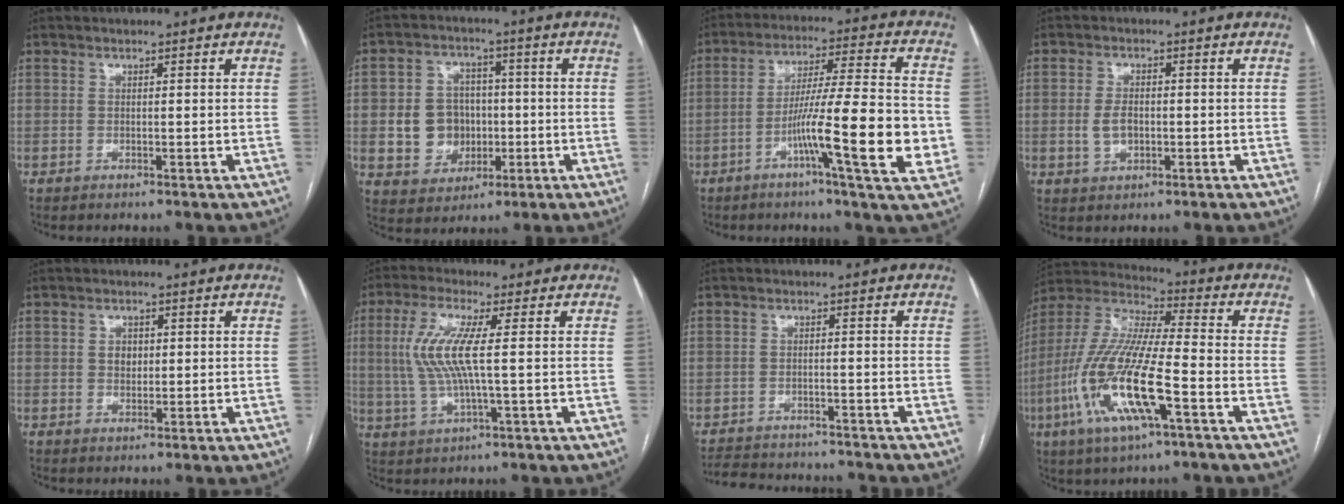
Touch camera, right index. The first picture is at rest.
{"total": 8.6, "force": [-0.8, 7.7, 3.8], "torque": [-0.077, 0.021, -0.004]}
{"total": 15.7, "force": [-4.3, 0.2, 15.1], "torque": [-0.244, -0.005, -0.075]}
{"total": 3.5, "force": [-0.6, 2.1, 2.7], "torque": [-0.056, 0.003, -0.007]}
{"total": 2.2, "force": [0.4, 1.7, 1.3], "torque": [-0.020, 0.001, 0.007]}
{"total": 8.5, "force": [1.0, 1.1, 8.4], "torque": [-0.194, 0.010, 0.020]}
{"total": 11.1, "force": [-10.4, 2.3, 3.0], "torque": [-0.063, 0.004, -0.139]}
{"total": 17.9, "force": [-6.1, 2.8, 16.6], "torque": [-0.362, -0.015, -0.114]}